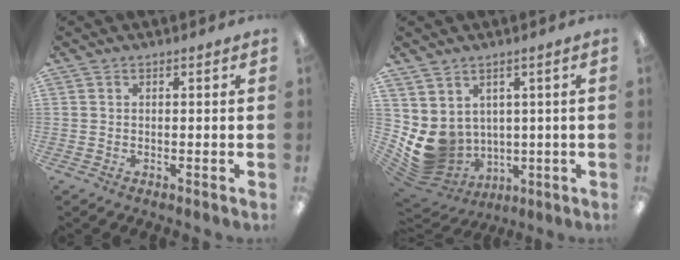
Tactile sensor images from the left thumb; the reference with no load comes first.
{"total": 8.1, "force": [1.3, 7.3, 3.1], "torque": [-0.102, -0.027, 0.036]}